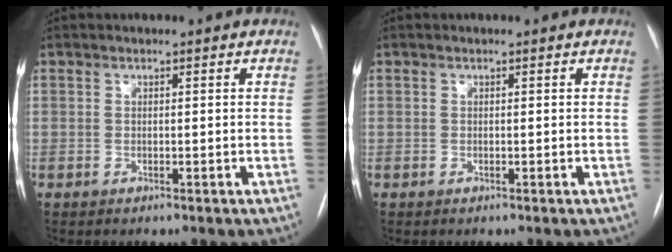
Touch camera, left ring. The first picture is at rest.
{"total": 0.0}